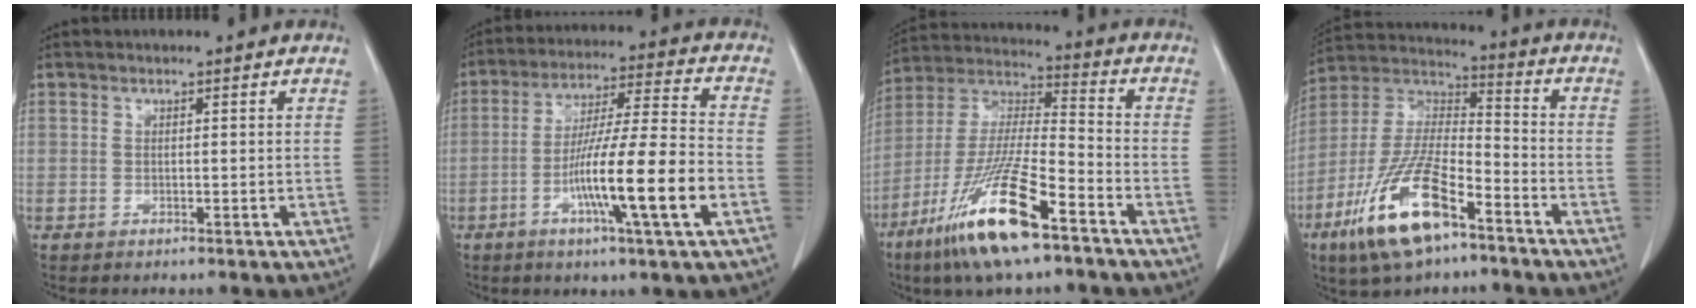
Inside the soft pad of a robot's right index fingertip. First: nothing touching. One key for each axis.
{"total": 15.1, "fx": -5.1, "fy": -0.3, "fz": 14.2, "tx": -0.252, "ty": -0.006, "tz": -0.090}
{"total": 17.8, "fx": -10.2, "fy": 2.2, "fz": 14.5, "tx": -0.315, "ty": -0.043, "tz": -0.190}
{"total": 16.6, "fx": -9.2, "fy": 4.8, "fz": 13.0, "tx": -0.268, "ty": -0.014, "tz": -0.167}